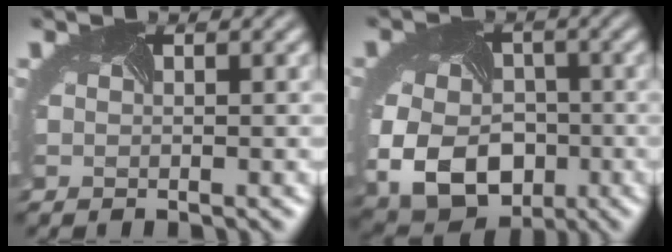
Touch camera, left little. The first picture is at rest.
{"total": 11.3, "force": [-2.9, 8.5, 6.9], "torque": [-0.130, -0.043, -0.034]}